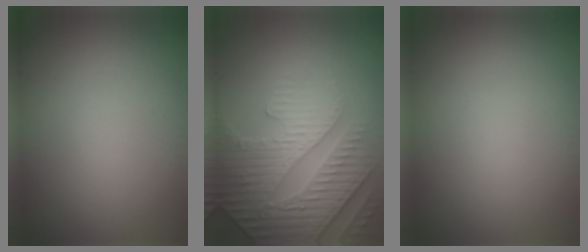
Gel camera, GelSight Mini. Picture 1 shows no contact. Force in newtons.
{"total": 5.1, "press": 4.7, "slide": 1.9}
{"total": 0.0}